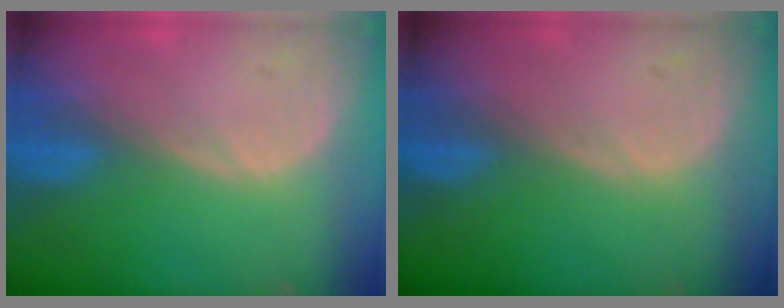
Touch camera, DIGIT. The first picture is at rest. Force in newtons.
{"total": 0.0}